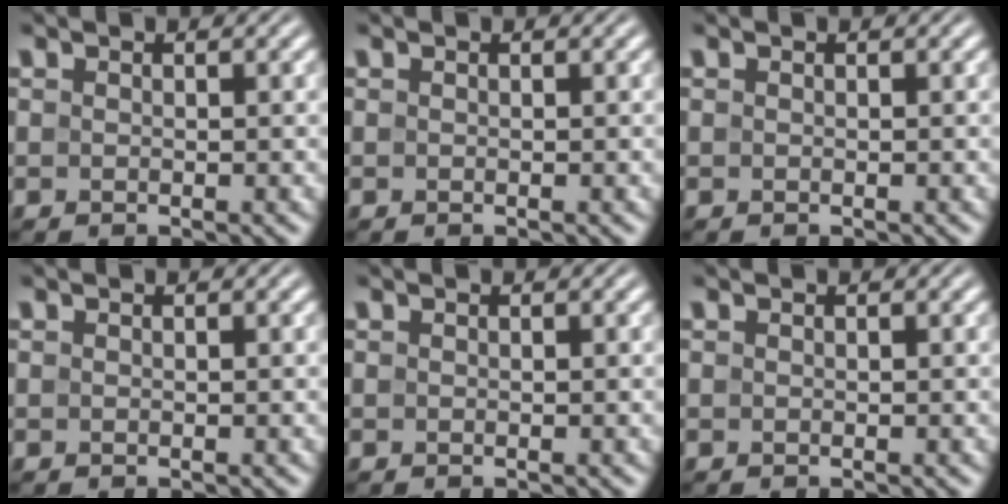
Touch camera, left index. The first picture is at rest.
{"total": 0.0}
{"total": 0.0}
{"total": 0.0}
{"total": 0.0}
{"total": 0.0}